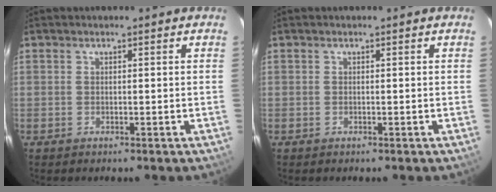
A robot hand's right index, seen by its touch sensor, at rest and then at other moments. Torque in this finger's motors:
{"motor_torque": [0.00, 0.00, 0.00, 0.00]}